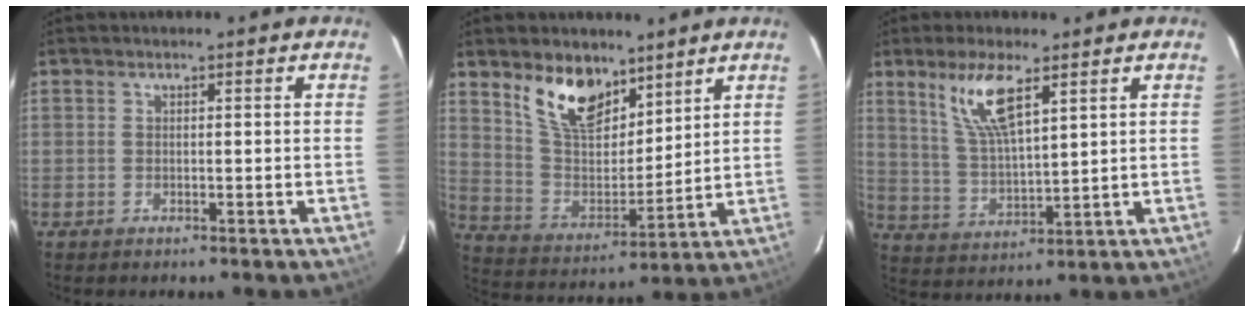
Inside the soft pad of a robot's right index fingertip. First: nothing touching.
{"total": 13.2, "force": [8.9, 6.5, 7.2], "torque": [-0.141, 0.002, 0.173]}
{"total": 9.6, "force": [5.5, 2.3, 7.6], "torque": [-0.148, -0.002, 0.117]}